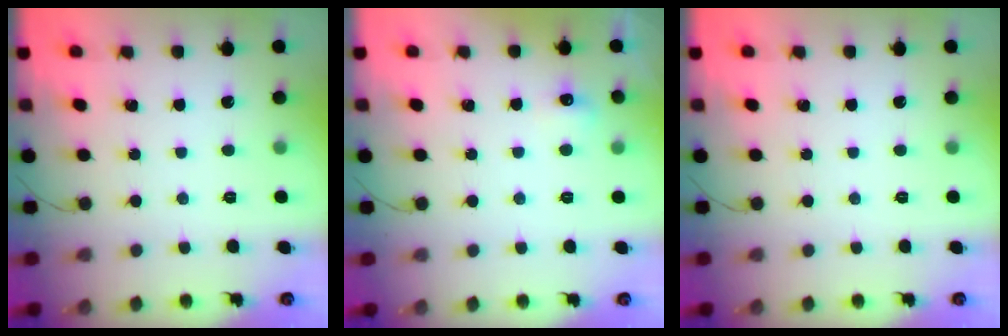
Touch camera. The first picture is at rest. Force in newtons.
{"total": 5.0, "press": 4.8, "slide": 1.4}
{"total": 0.0}